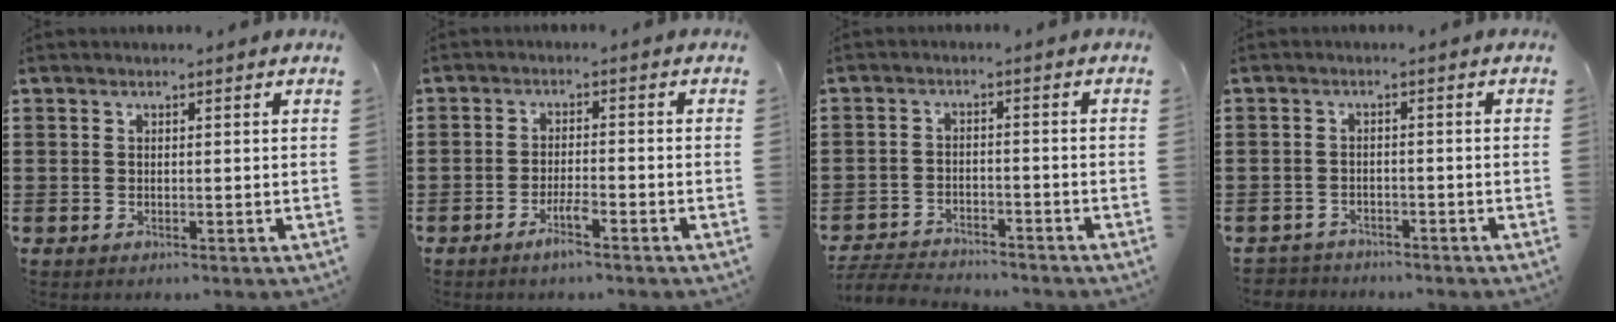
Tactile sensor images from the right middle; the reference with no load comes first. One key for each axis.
{"total": 3.3, "fx": -2.2, "fy": 0.3, "fz": 2.4, "tx": -0.048, "ty": -0.001, "tz": -0.041}
{"total": 4.3, "fx": -4.3, "fy": 0.7, "fz": 0.2, "tx": -0.013, "ty": 0.001, "tz": -0.092}
{"total": 2.6, "fx": -2.4, "fy": 0.6, "fz": -0.4, "tx": 0.000, "ty": -0.002, "tz": -0.056}